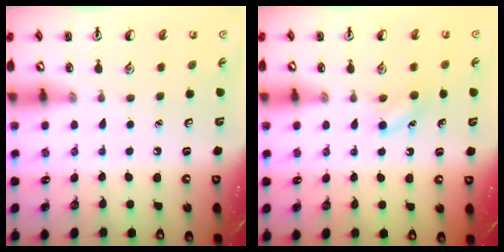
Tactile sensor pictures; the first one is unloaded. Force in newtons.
{"total": 5.5, "press": 5.3, "slide": 1.6}